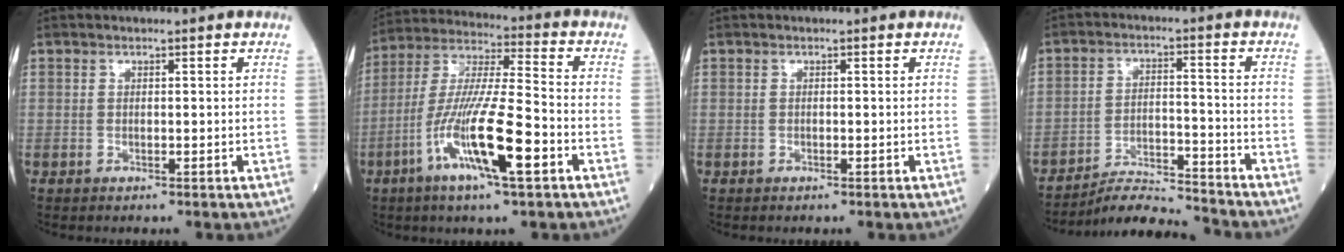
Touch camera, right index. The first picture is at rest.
{"total": 15.0, "force": [-5.9, 1.2, 13.8], "torque": [-0.269, -0.013, -0.112]}
{"total": 0.0}
{"total": 8.9, "force": [-8.8, -0.9, 0.6], "torque": [-0.010, 0.009, -0.157]}